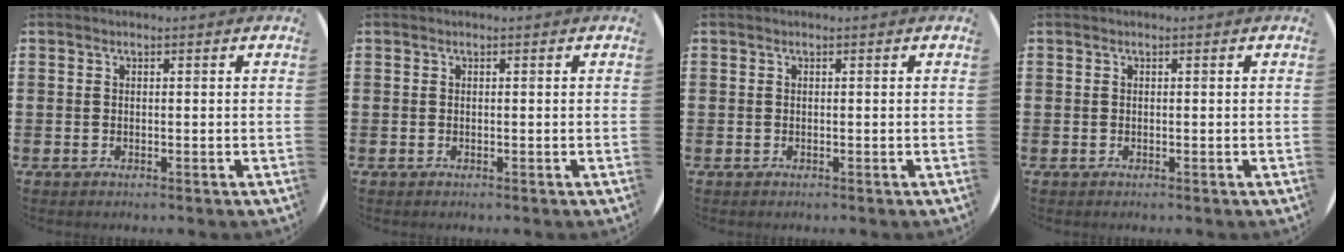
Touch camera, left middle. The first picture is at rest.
{"total": 0.0}
{"total": 0.0}
{"total": 0.0}